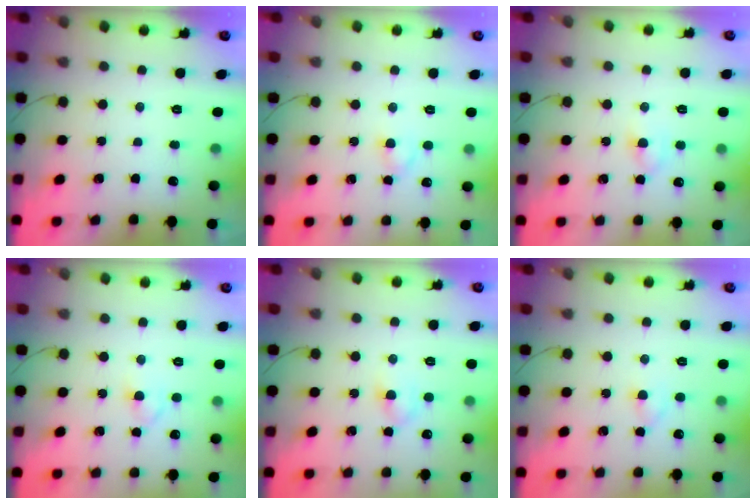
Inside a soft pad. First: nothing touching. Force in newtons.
{"total": 2.8, "press": 2.6, "slide": 1.1}
{"total": 4.3, "press": 4.1, "slide": 1.4}
{"total": 2.9, "press": 2.7, "slide": 1.1}
{"total": 3.8, "press": 3.5, "slide": 1.4}
{"total": 2.8, "press": 2.6, "slide": 1.1}